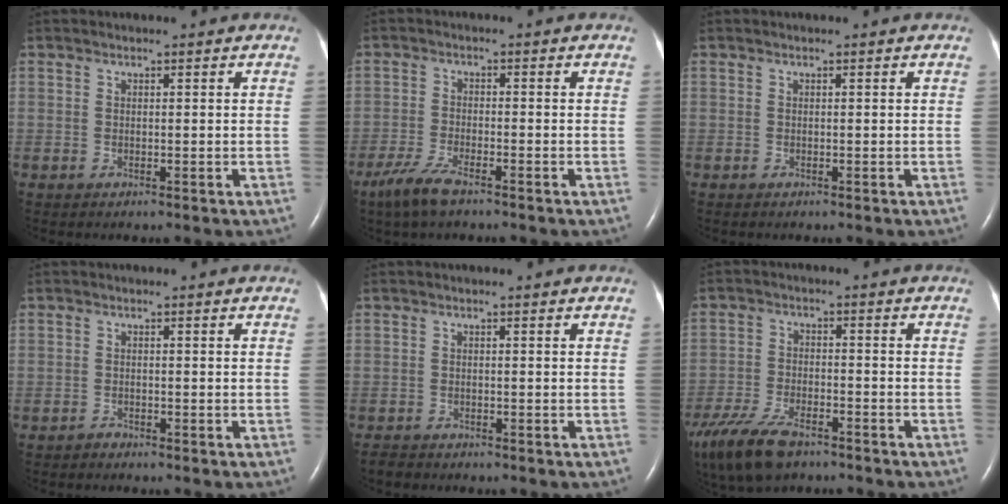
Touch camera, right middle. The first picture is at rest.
{"total": 5.1, "force": [-3.7, 0.9, 3.4], "torque": [-0.085, -0.011, -0.071]}
{"total": 0.0}
{"total": 0.8, "force": [-0.7, 0.2, 0.0], "torque": [-0.001, -0.001, -0.014]}
{"total": 1.4, "force": [-1.3, 0.4, 0.0], "torque": [-0.001, -0.003, -0.022]}
{"total": 12.1, "force": [-8.9, 4.5, 6.9], "torque": [-0.150, -0.019, -0.157]}